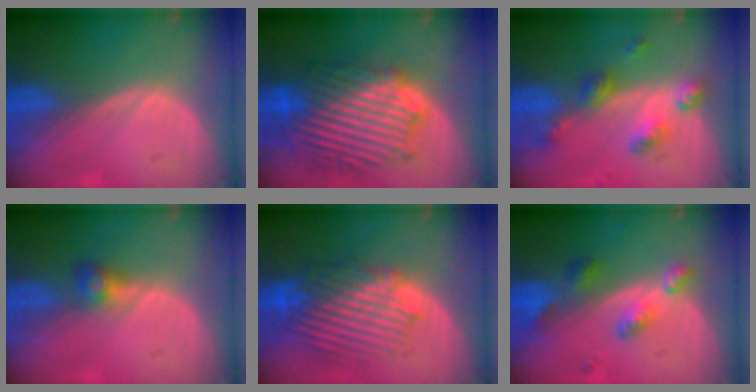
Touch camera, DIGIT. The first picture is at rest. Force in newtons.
{"total": 12.7, "press": 12.6, "slide": 1.1}
{"total": 6.0, "press": 5.3, "slide": 2.8}
{"total": 2.7, "press": 2.6, "slide": 0.8}
{"total": 9.7, "press": 9.0, "slide": 3.6}
{"total": 5.5, "press": 4.8, "slide": 2.6}